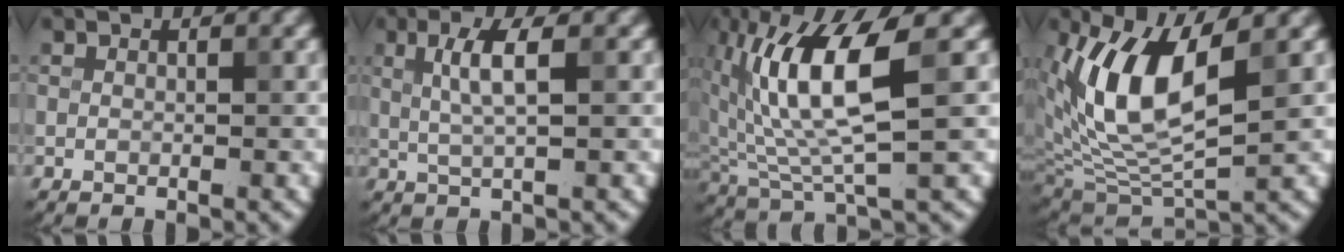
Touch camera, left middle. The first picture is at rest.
{"total": 3.3, "force": [0.8, 0.7, 3.2], "torque": [-0.062, 0.000, 0.016]}
{"total": 8.5, "force": [1.9, 2.4, 7.9], "torque": [-0.158, -0.002, 0.038]}
{"total": 8.9, "force": [2.7, 3.8, 7.6], "torque": [-0.158, -0.014, 0.053]}